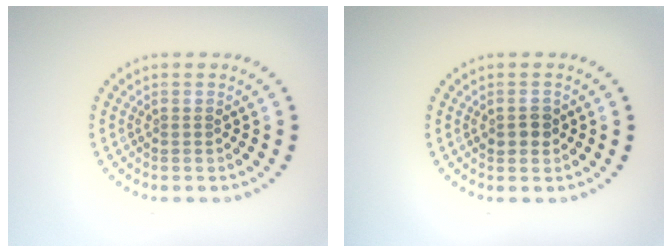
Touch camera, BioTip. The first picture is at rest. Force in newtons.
{"total": 1.7, "press": 1.7, "slide": 0.1}